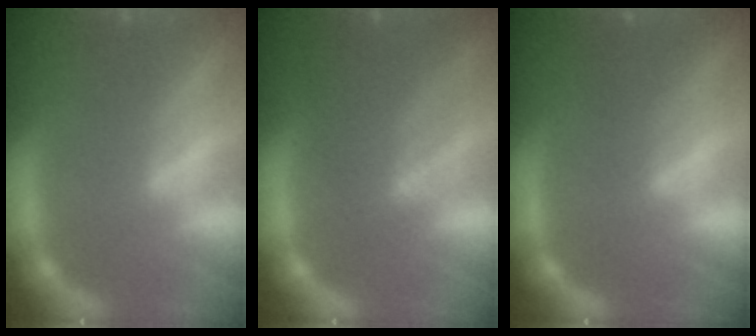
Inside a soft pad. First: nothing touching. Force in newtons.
{"total": 5.5}
{"total": 2.0}